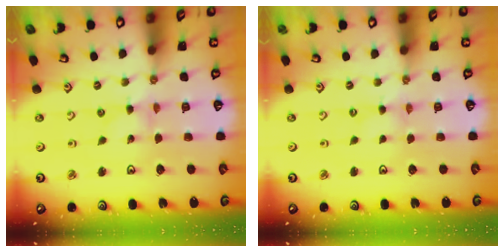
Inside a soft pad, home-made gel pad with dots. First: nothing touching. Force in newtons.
{"total": 0.0}